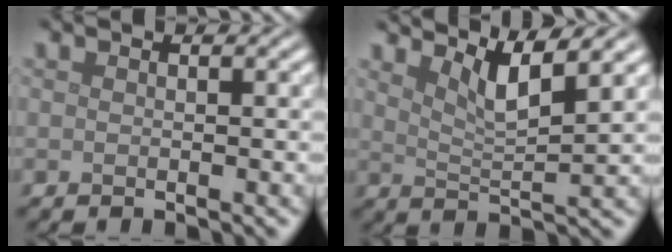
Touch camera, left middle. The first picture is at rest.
{"total": 4.1, "force": [2.8, 0.7, 2.8], "torque": [-0.050, -0.002, 0.050]}